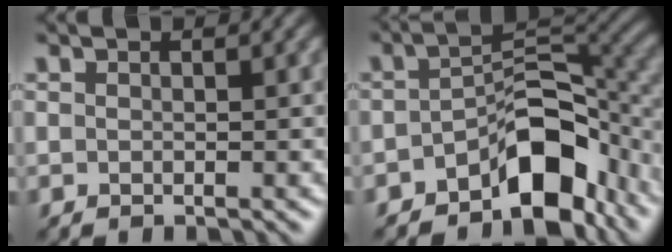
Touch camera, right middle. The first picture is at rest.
{"total": 8.5, "force": [-4.4, 4.2, 5.9], "torque": [-0.069, 0.006, -0.076]}